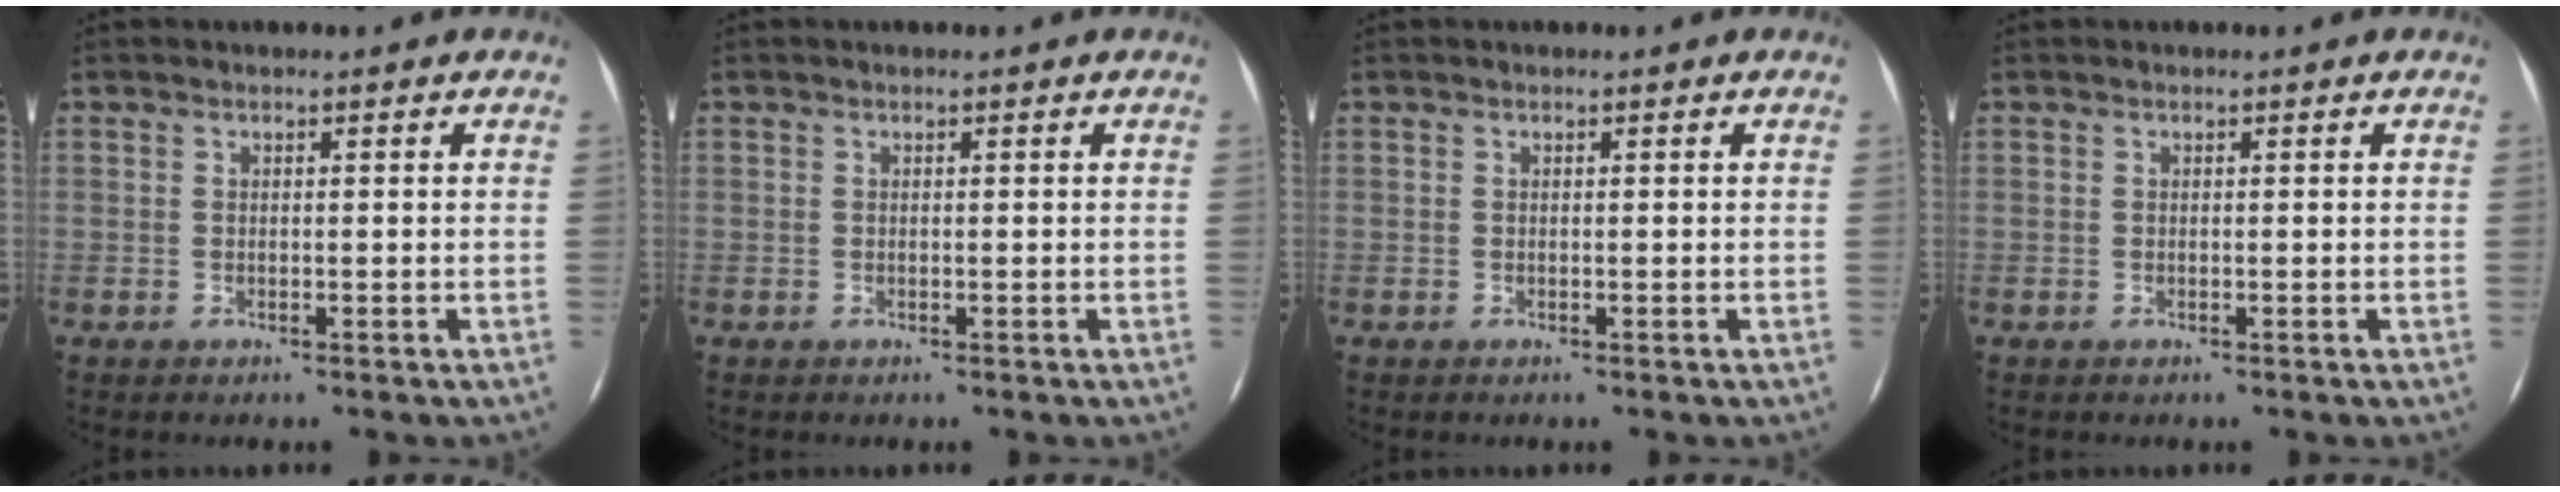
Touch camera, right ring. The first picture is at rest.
{"total": 0.0}
{"total": 0.0}
{"total": 0.0}